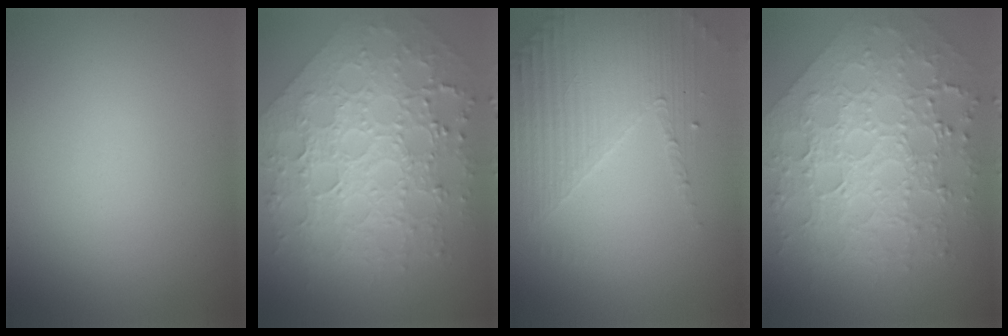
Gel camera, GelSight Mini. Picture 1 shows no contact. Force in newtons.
{"total": 8.4, "press": 6.1, "slide": 5.8}
{"total": 4.3, "press": 3.0, "slide": 3.0}
{"total": 8.4, "press": 6.1, "slide": 5.8}